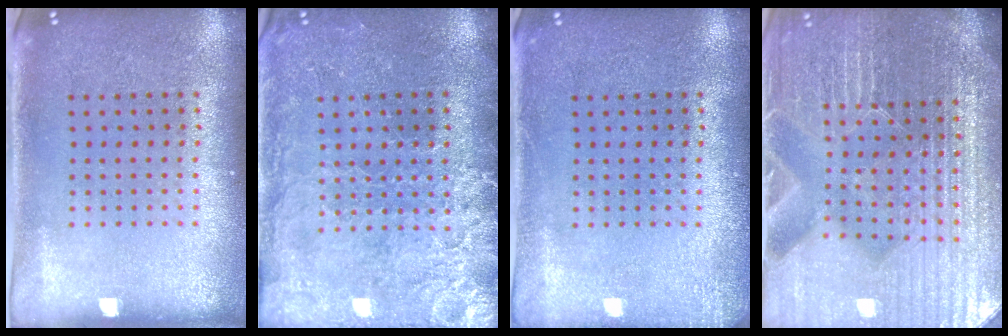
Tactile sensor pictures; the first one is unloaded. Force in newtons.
{"total": 3.3, "press": 3.2, "slide": 0.9}
{"total": 1.5, "press": 1.5, "slide": 0.3}
{"total": 5.9, "press": 5.4, "slide": 2.4}